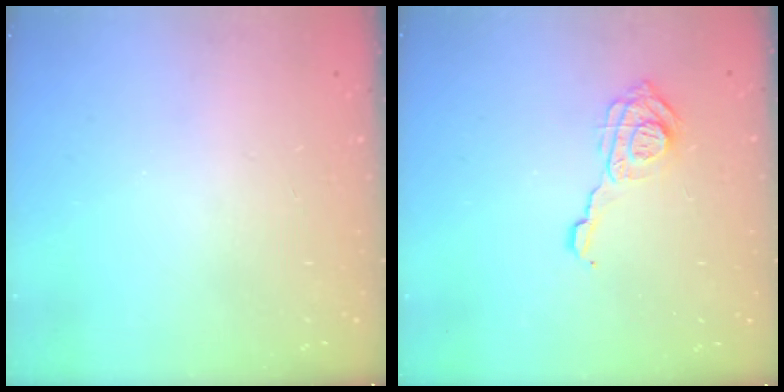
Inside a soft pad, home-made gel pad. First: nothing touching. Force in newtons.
{"total": 11.7, "press": 11.6, "slide": 1.0}